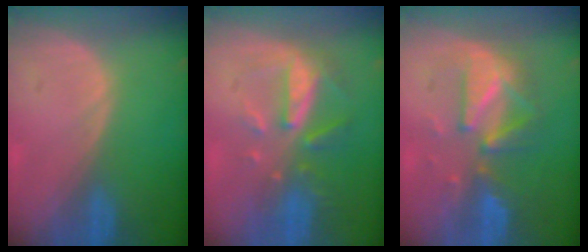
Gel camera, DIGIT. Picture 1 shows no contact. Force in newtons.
{"total": 8.0, "press": 7.2, "slide": 3.3}
{"total": 8.0, "press": 8.0, "slide": 0.8}